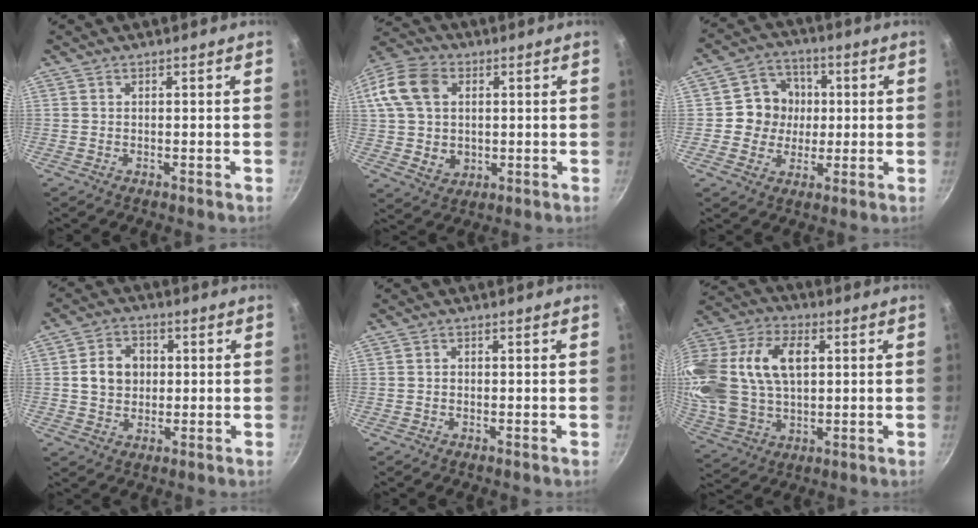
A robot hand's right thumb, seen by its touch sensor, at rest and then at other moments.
{"total": 15.1, "force": [2.7, 11.6, 9.2], "torque": [-0.170, 0.010, 0.046]}
{"total": 9.1, "force": [0.6, 8.6, 3.0], "torque": [-0.004, 0.011, -0.003]}
{"total": 7.5, "force": [0.9, 6.2, 4.1], "torque": [-0.047, 0.009, 0.009]}
{"total": 0.8, "force": [-0.1, 0.7, 0.3], "torque": [-0.005, 0.004, -0.003]}
{"total": 24.8, "force": [5.0, 16.2, 18.1], "torque": [-0.384, 0.016, 0.094]}